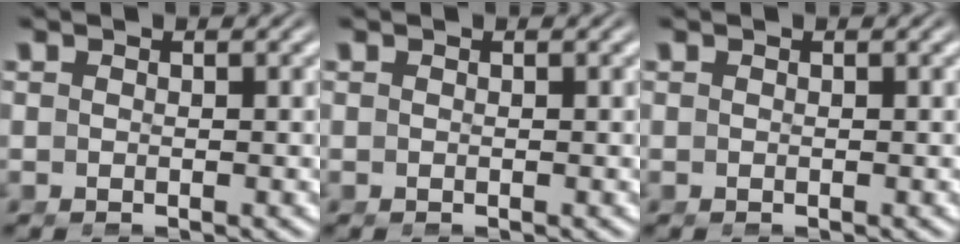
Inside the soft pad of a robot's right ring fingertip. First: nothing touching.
{"total": 0.0}
{"total": 0.0}